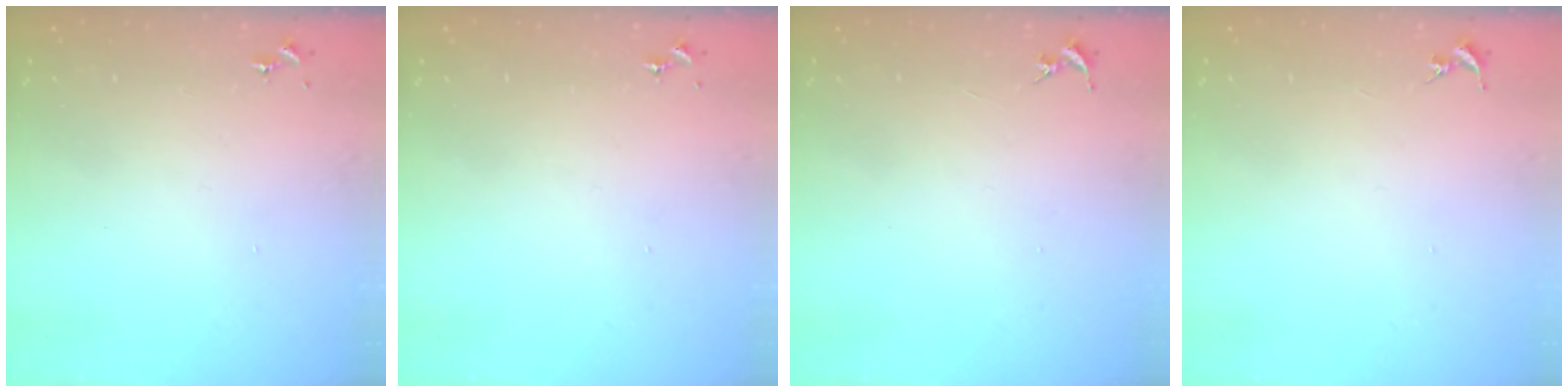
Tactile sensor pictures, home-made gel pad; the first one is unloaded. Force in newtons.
{"total": 0.0}
{"total": 0.0}
{"total": 0.0}